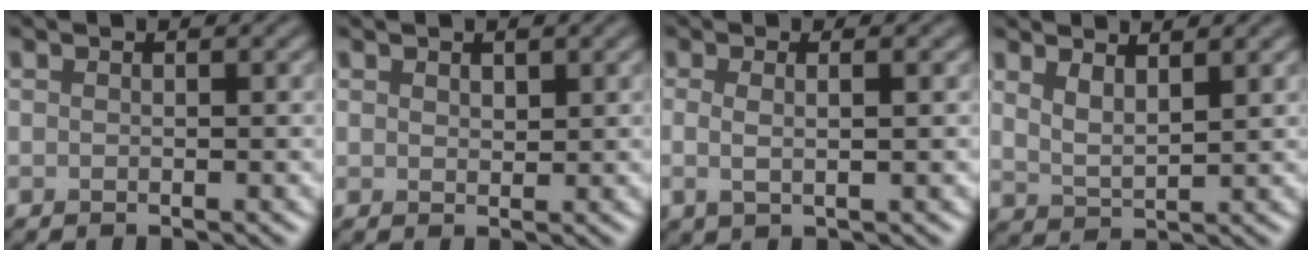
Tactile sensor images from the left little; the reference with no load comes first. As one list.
[{"total": 1.0, "force": [0.7, 0.5, 0.4], "torque": [-0.008, 0.000, 0.014]}, {"total": 2.2, "force": [0.2, 0.7, 2.1], "torque": [-0.035, 0.002, 0.002]}, {"total": 2.6, "force": [1.9, 0.7, 1.7], "torque": [-0.035, -0.006, 0.038]}]